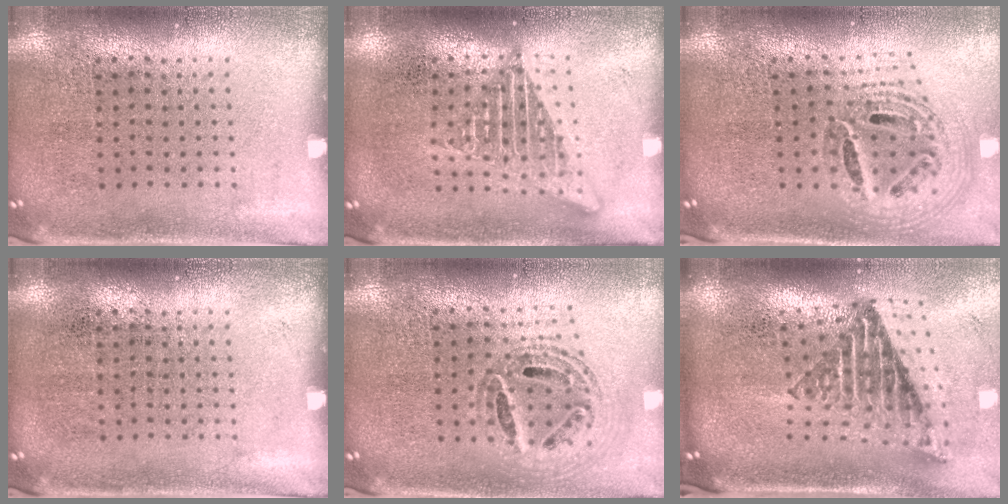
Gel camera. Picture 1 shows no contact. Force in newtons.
{"total": 2.6, "press": 2.6, "slide": 0.3}
{"total": 1.5, "press": 1.3, "slide": 0.8}
{"total": 0.0}
{"total": 0.9, "press": 0.8, "slide": 0.2}
{"total": 2.8, "press": 1.7, "slide": 2.2}